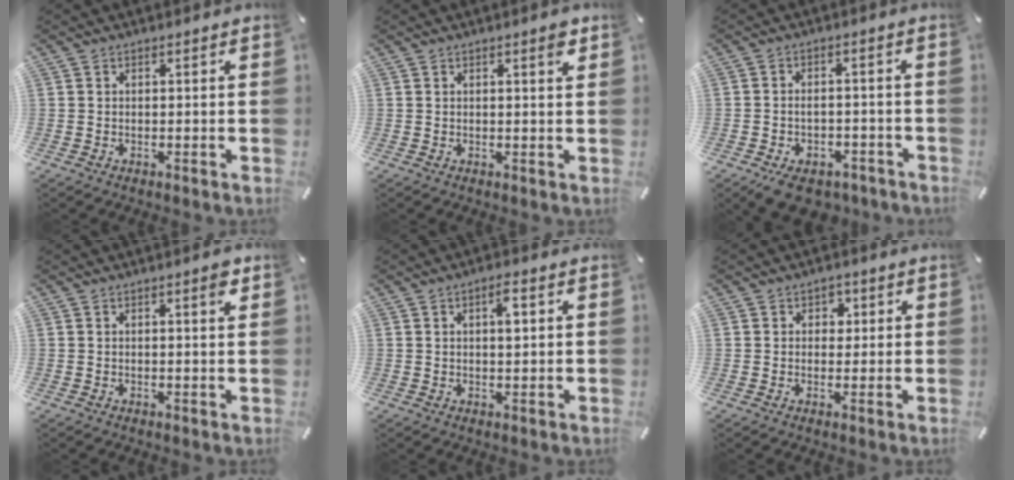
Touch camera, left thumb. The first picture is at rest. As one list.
[{"total": 1.9, "force": [1.1, 0.3, 1.6], "torque": [-0.025, -0.002, 0.015]}, {"total": 5.0, "force": [-2.9, 3.3, 2.4], "torque": [-0.043, 0.019, -0.052]}, {"total": 2.1, "force": [1.1, 0.3, 1.8], "torque": [-0.028, 0.000, 0.015]}, {"total": 3.5, "force": [1.1, 1.2, 3.1], "torque": [-0.050, 0.001, 0.013]}, {"total": 2.5, "force": [0.6, 2.3, 0.8], "torque": [0.003, -0.006, 0.001]}]